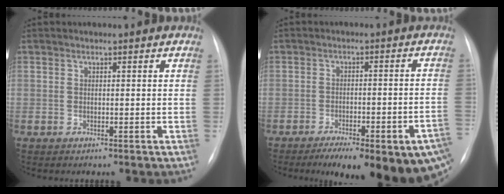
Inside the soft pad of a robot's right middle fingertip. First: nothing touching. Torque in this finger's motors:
{"motor_torque": [1.28, -0.85, 0.76, 0.18]}